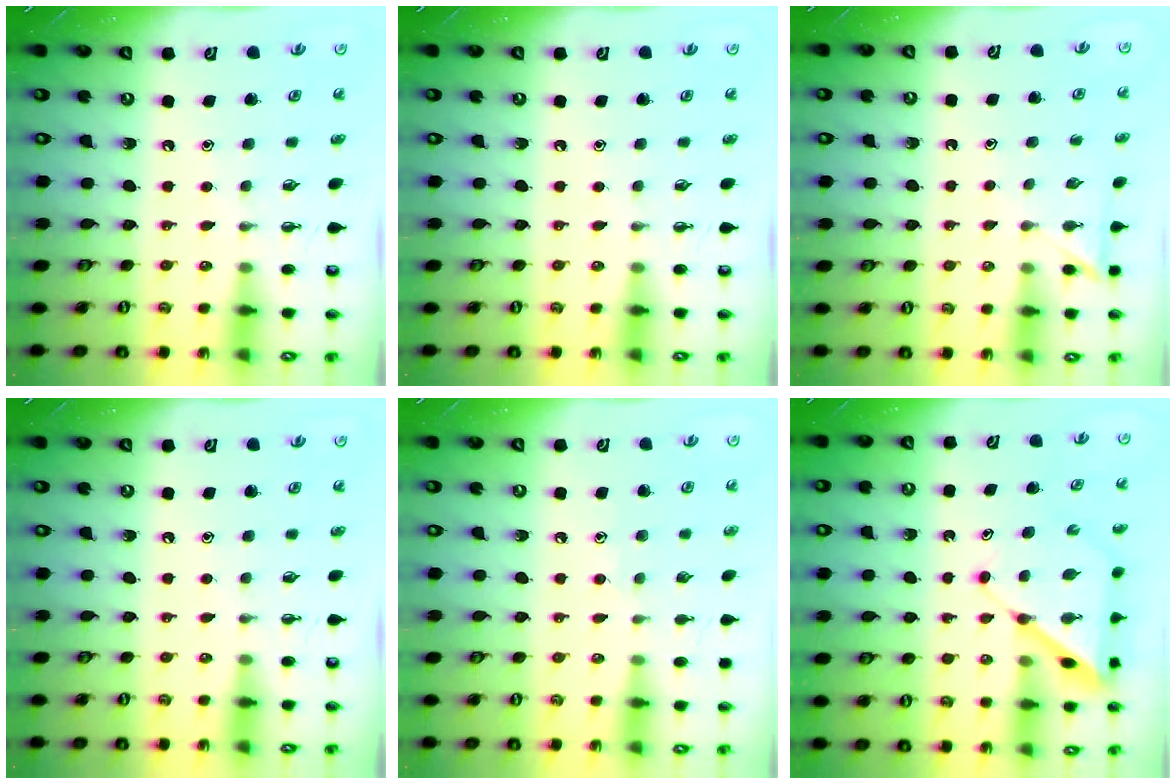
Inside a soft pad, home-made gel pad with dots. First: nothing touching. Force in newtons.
{"total": 0.0}
{"total": 3.2, "press": 3.2, "slide": 0.5}
{"total": 0.0}
{"total": 5.9, "press": 5.9, "slide": 0.6}
{"total": 9.4, "press": 9.3, "slide": 0.7}